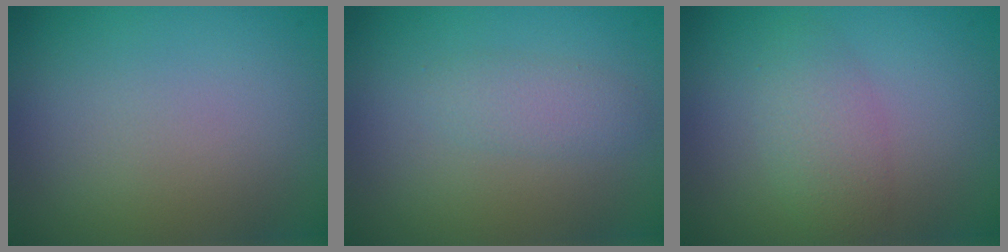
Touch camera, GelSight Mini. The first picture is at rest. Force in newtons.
{"total": 1.5, "press": 1.5, "slide": 0.1}
{"total": 2.5, "press": 2.4, "slide": 0.2}